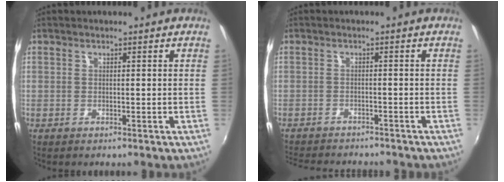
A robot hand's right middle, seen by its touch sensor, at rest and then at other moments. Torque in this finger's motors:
{"motor_torque": [0.53, -0.58, 0.11, 0.05]}